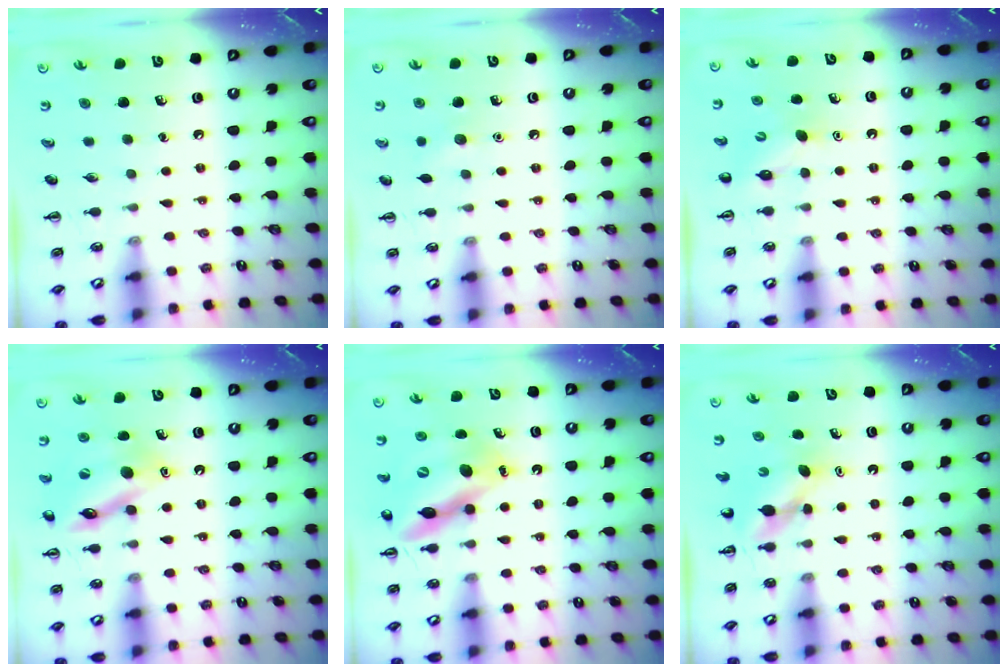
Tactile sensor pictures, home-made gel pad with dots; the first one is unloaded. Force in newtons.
{"total": 4.9, "press": 4.8, "slide": 1.1}
{"total": 4.1, "press": 3.9, "slide": 1.2}
{"total": 15.0, "press": 14.8, "slide": 2.5}
{"total": 14.1, "press": 13.4, "slide": 4.4}
{"total": 4.5, "press": 4.4, "slide": 0.5}